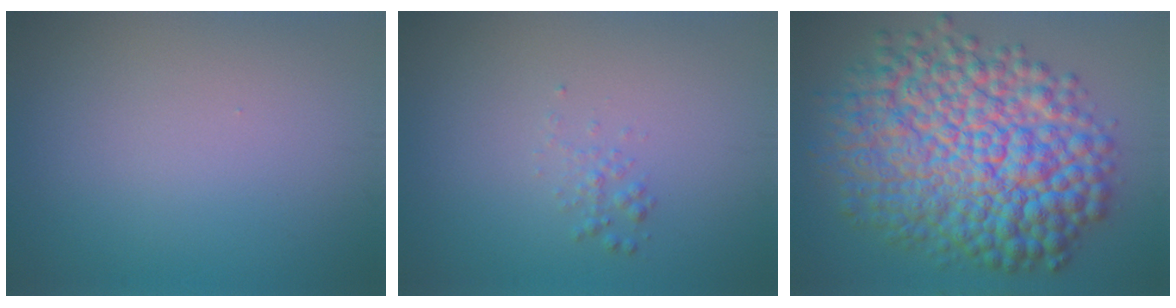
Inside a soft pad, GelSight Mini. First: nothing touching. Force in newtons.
{"total": 1.0, "press": 1.0, "slide": 0.0}
{"total": 14.3, "press": 14.3, "slide": 0.1}